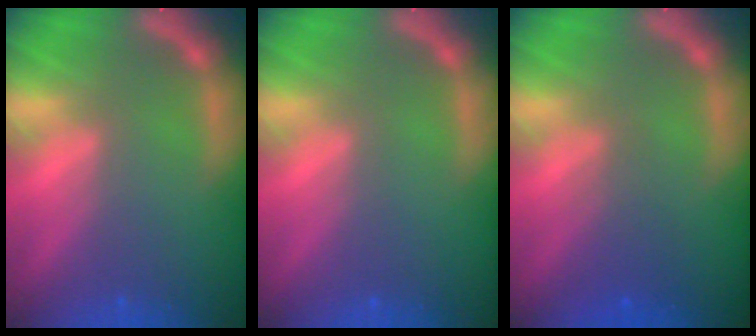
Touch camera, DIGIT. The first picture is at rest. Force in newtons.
{"total": 0.0}
{"total": 2.5}